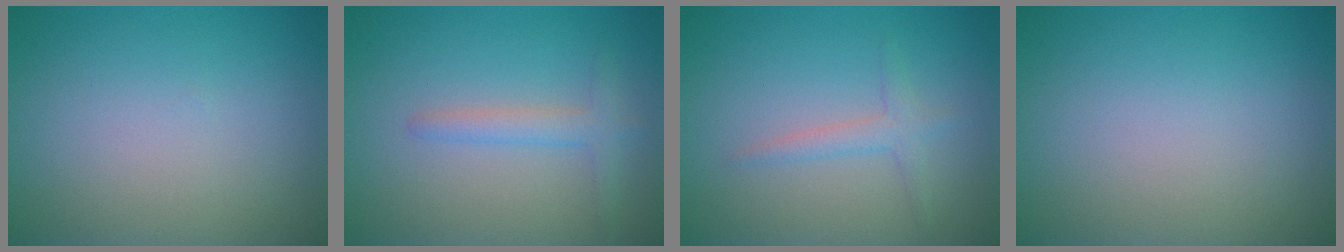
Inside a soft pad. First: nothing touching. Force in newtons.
{"total": 2.1, "press": 2.1, "slide": 0.2}
{"total": 1.7, "press": 1.7, "slide": 0.0}
{"total": 0.0}